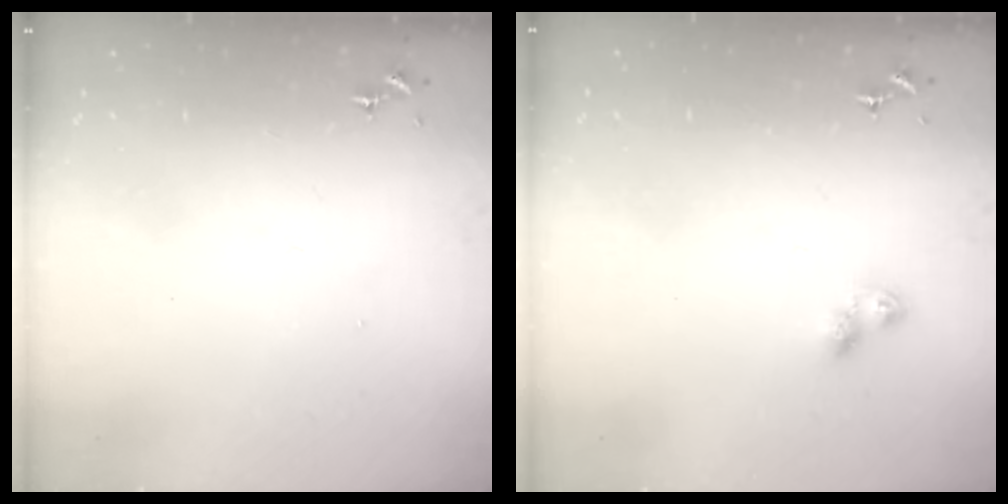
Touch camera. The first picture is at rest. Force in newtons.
{"total": 5.8, "press": 5.8, "slide": 0.6}